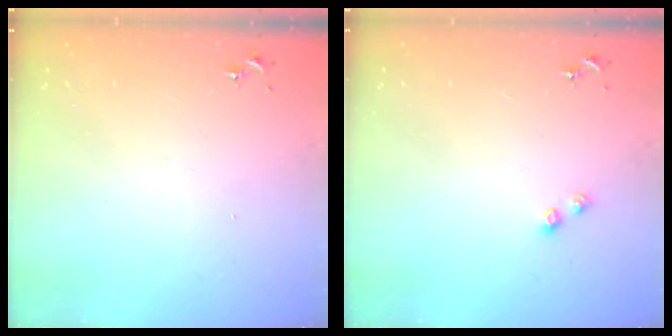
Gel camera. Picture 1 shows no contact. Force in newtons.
{"total": 3.1, "press": 3.0, "slide": 0.7}